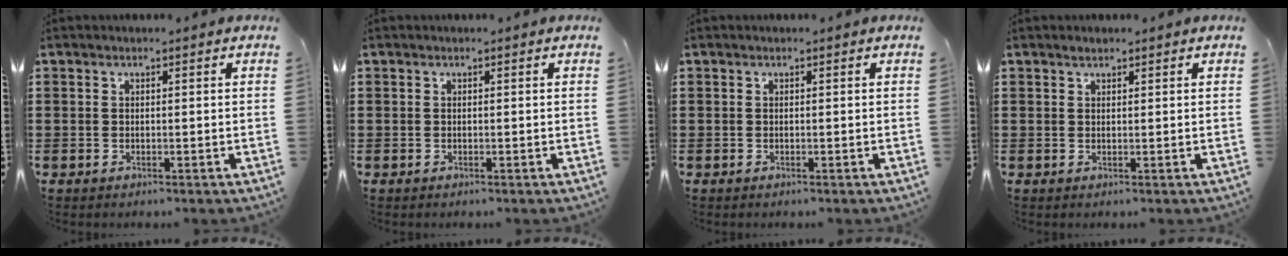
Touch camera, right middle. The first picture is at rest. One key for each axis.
{"total": 0.0}
{"total": 0.0}
{"total": 0.9, "fx": 0.8, "fy": 0.4, "fz": 0.2, "tx": -0.005, "ty": 0.002, "tz": 0.014}